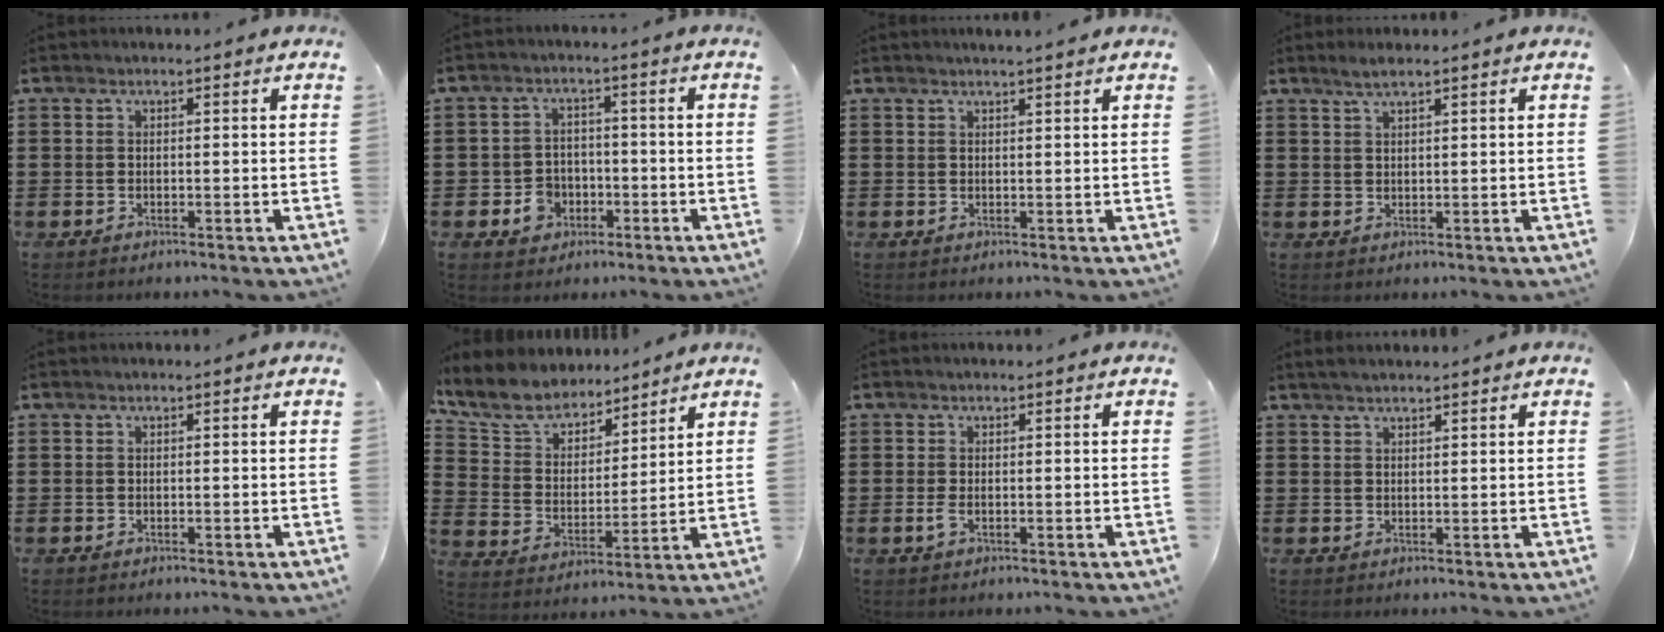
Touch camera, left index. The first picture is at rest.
{"total": 4.5, "force": [-2.0, 3.7, 1.6], "torque": [-0.035, 0.009, -0.036]}
{"total": 1.3, "force": [1.2, -0.1, 0.5], "torque": [-0.010, -0.001, 0.023]}
{"total": 1.9, "force": [1.5, 0.2, 1.2], "torque": [-0.025, 0.002, 0.027]}
{"total": 0.0}
{"total": 7.3, "force": [6.6, 2.7, 1.6], "torque": [-0.071, -0.035, 0.117]}
{"total": 1.5, "force": [-0.2, 0.6, 1.3], "torque": [-0.033, -0.004, -0.006]}
{"total": 1.5, "force": [1.4, 0.2, 0.5], "torque": [-0.012, 0.003, 0.026]}